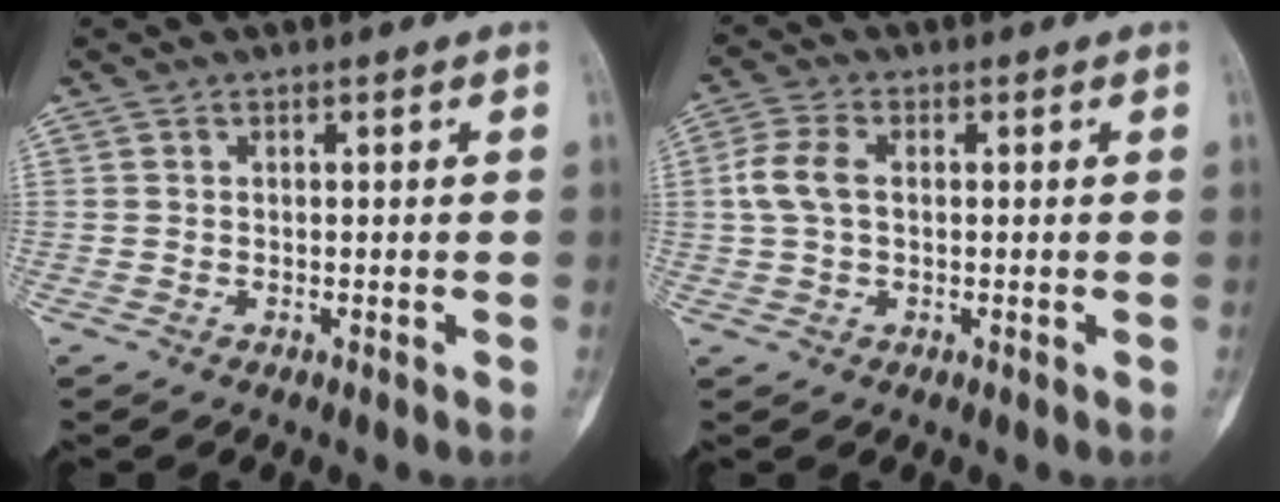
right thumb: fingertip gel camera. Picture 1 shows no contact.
{"total": 5.5, "force": [0.5, 3.4, 4.4], "torque": [-0.106, 0.013, 0.006]}